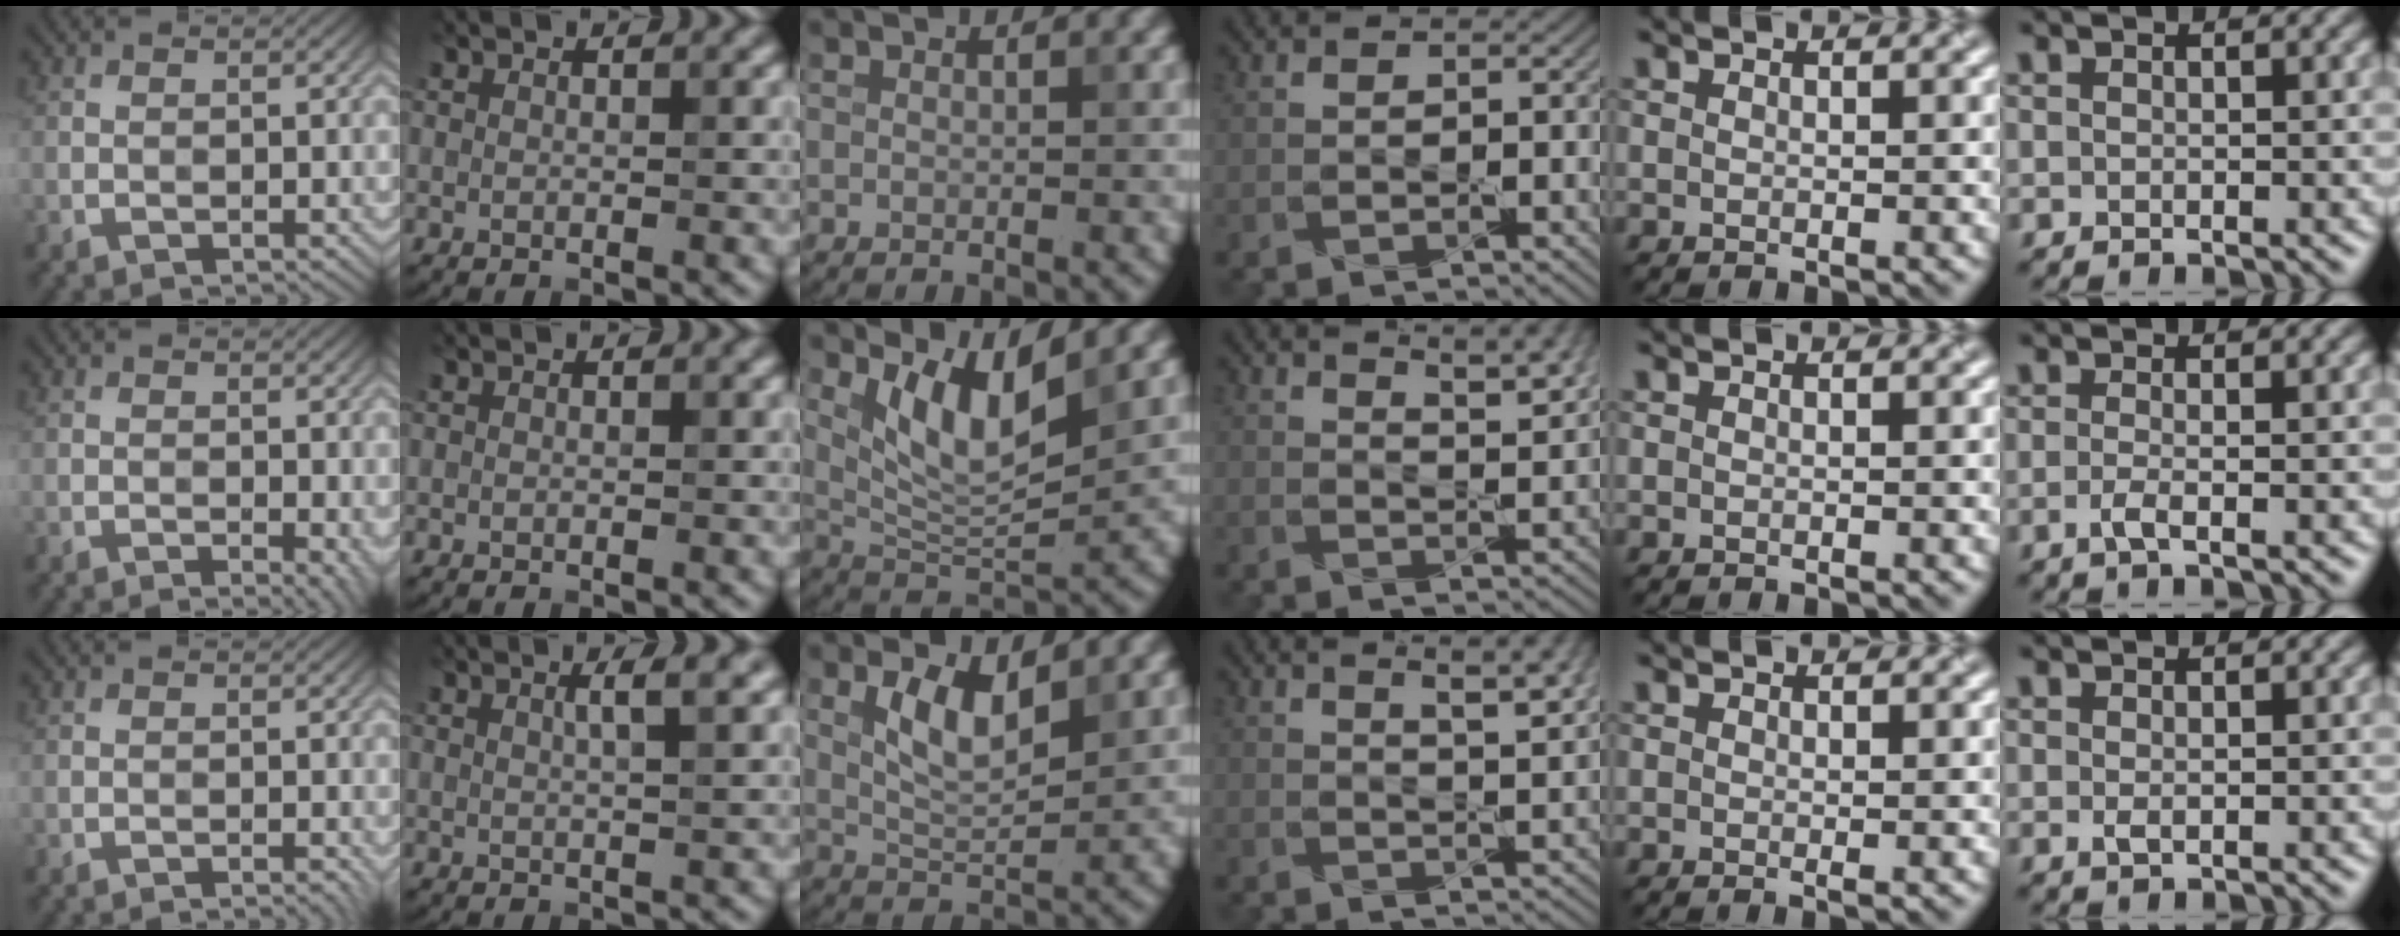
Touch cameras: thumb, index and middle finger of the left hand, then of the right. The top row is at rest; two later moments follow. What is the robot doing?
{"motion": "pour", "object": "sugar"}